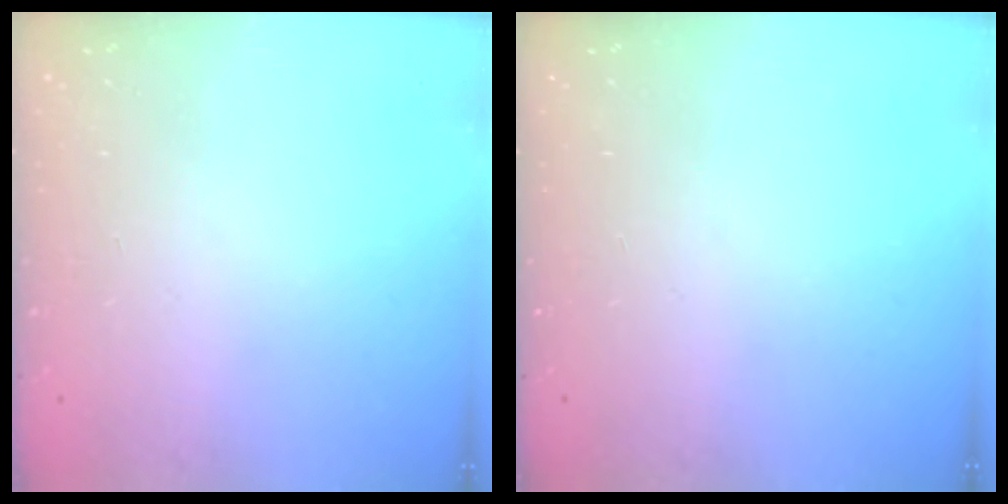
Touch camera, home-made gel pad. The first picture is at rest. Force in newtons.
{"total": 0.0}